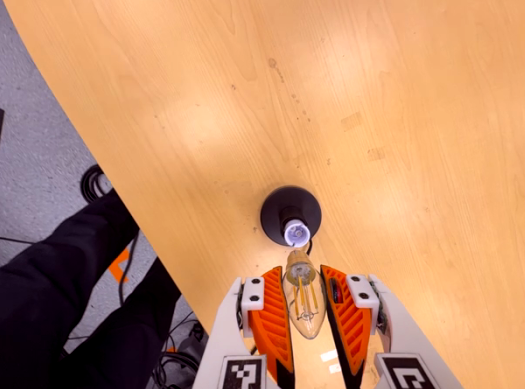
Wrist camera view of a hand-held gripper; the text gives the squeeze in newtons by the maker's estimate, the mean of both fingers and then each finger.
{"total": 13.7, "left": 13.9, "right": 13.4}